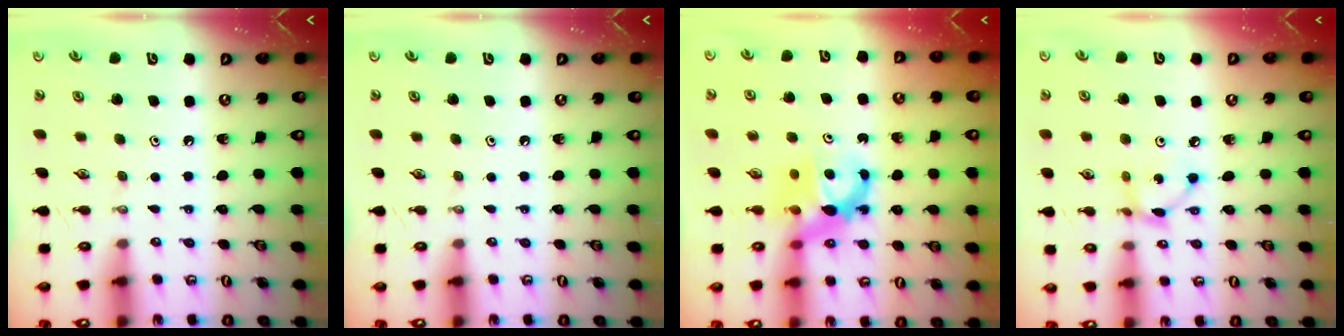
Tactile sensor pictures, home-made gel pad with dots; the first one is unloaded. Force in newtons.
{"total": 0.0}
{"total": 7.2, "press": 7.2, "slide": 0.3}
{"total": 4.0, "press": 4.0, "slide": 0.2}